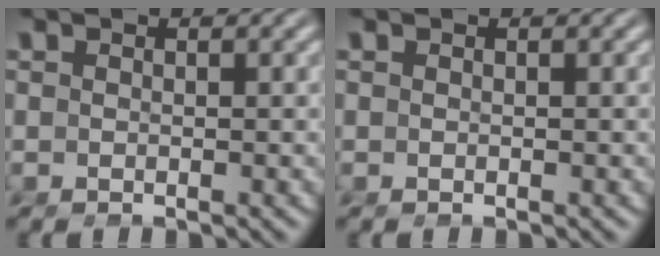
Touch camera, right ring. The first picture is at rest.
{"total": 0.0}